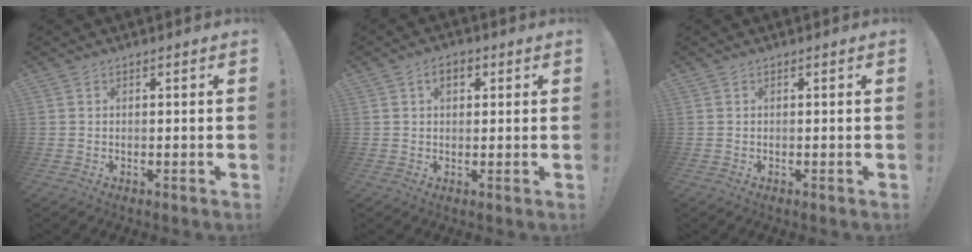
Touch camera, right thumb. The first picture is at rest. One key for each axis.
{"total": 3.9, "fx": 1.2, "fy": 2.4, "fz": 2.8, "tx": -0.041, "ty": 0.004, "tz": 0.019}
{"total": 0.0}